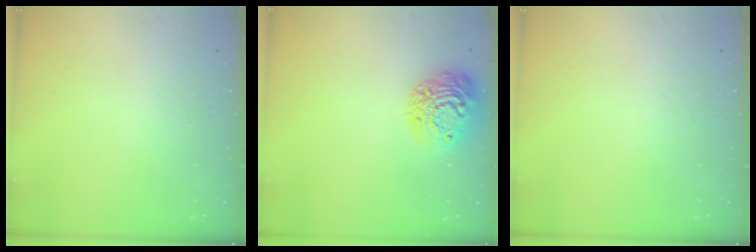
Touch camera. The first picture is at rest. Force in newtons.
{"total": 12.2, "press": 12.2, "slide": 0.8}
{"total": 0.0}